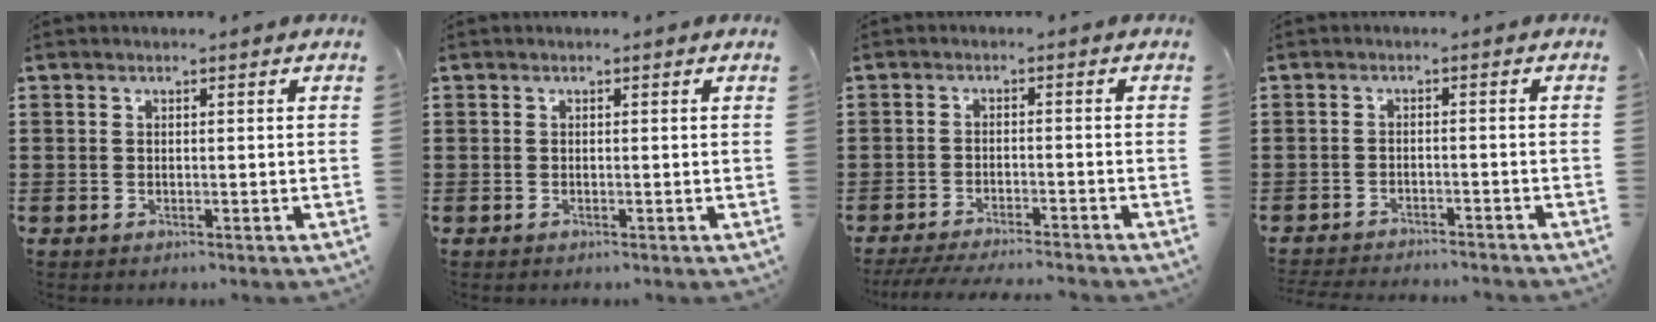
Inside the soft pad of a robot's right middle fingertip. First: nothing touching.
{"total": 0.0}
{"total": 3.9, "force": [-3.7, 0.0, 1.2], "torque": [-0.025, -0.006, -0.075]}
{"total": 2.4, "force": [-2.4, -0.1, 0.1], "torque": [-0.005, 0.000, -0.050]}